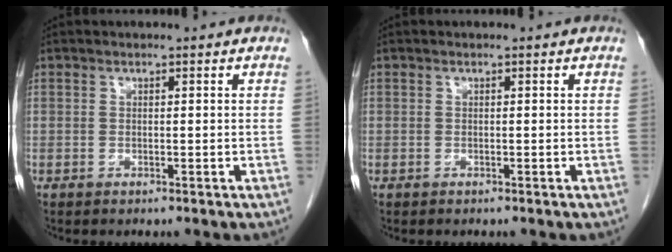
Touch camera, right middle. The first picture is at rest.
{"total": 0.0}